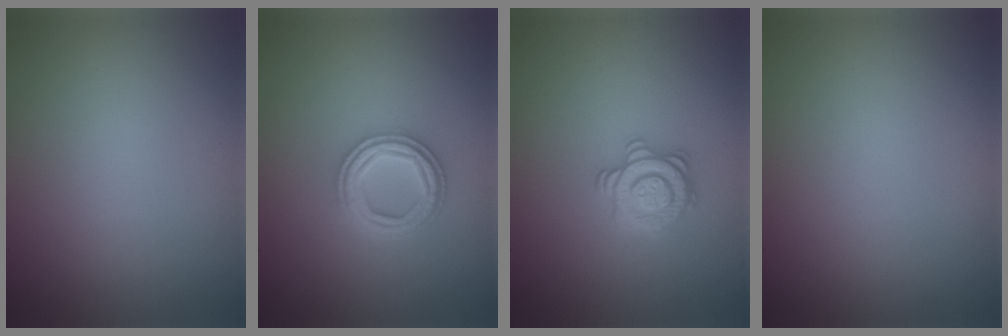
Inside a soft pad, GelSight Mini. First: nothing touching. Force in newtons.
{"total": 3.4, "press": 3.3, "slide": 0.7}
{"total": 2.8, "press": 2.7, "slide": 0.9}
{"total": 0.0}